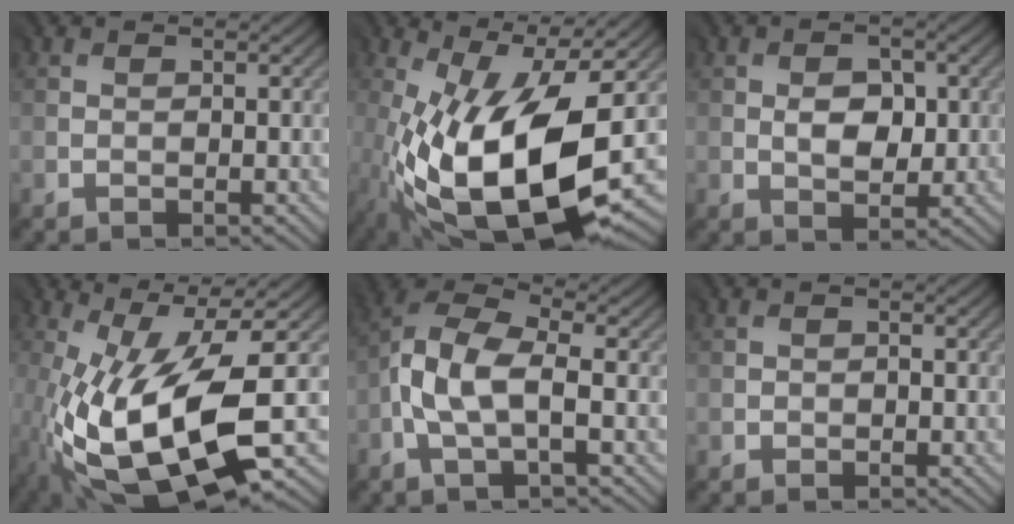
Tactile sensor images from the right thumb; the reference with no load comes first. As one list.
[{"total": 18.6, "force": [-5.4, 7.3, 16.3], "torque": [-0.311, -0.026, -0.090]}, {"total": 3.7, "force": [0.2, 2.5, 2.6], "torque": [-0.039, -0.006, 0.006]}, {"total": 16.7, "force": [-5.0, 5.7, 14.9], "torque": [-0.313, -0.032, -0.079]}, {"total": 7.9, "force": [-1.5, 3.1, 7.1], "torque": [-0.155, 0.011, -0.033]}, {"total": 0.8, "force": [-0.4, 0.6, 0.2], "torque": [0.002, -0.004, -0.006]}]